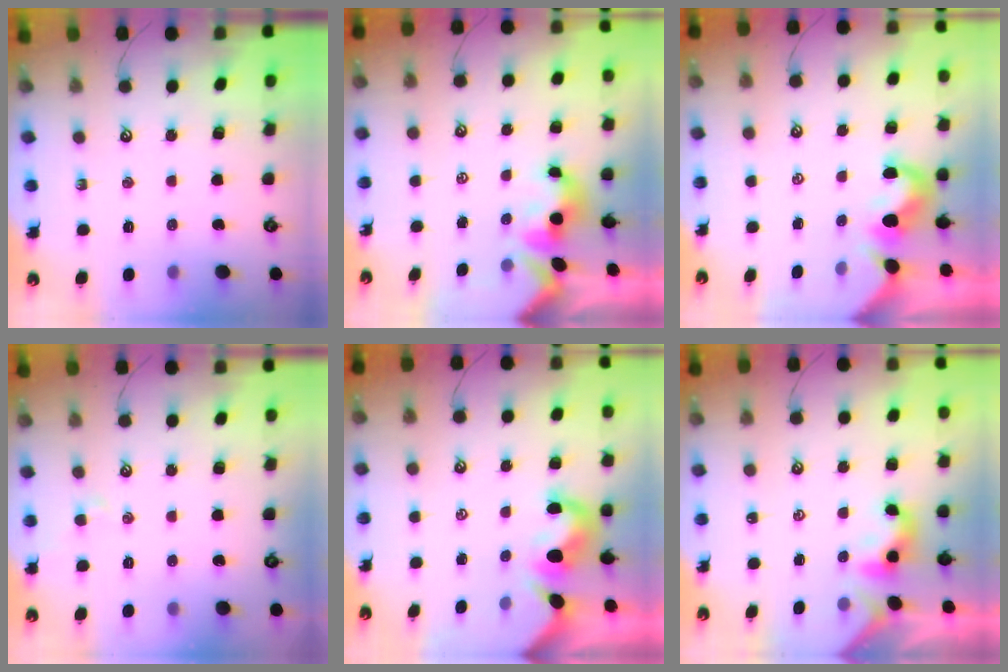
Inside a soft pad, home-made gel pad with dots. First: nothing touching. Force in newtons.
{"total": 2.0, "press": 1.9, "slide": 0.7}
{"total": 0.0}
{"total": 0.9, "press": 0.8, "slide": 0.5}
{"total": 1.4, "press": 1.1, "slide": 0.9}
{"total": 2.4, "press": 2.4, "slide": 0.2}